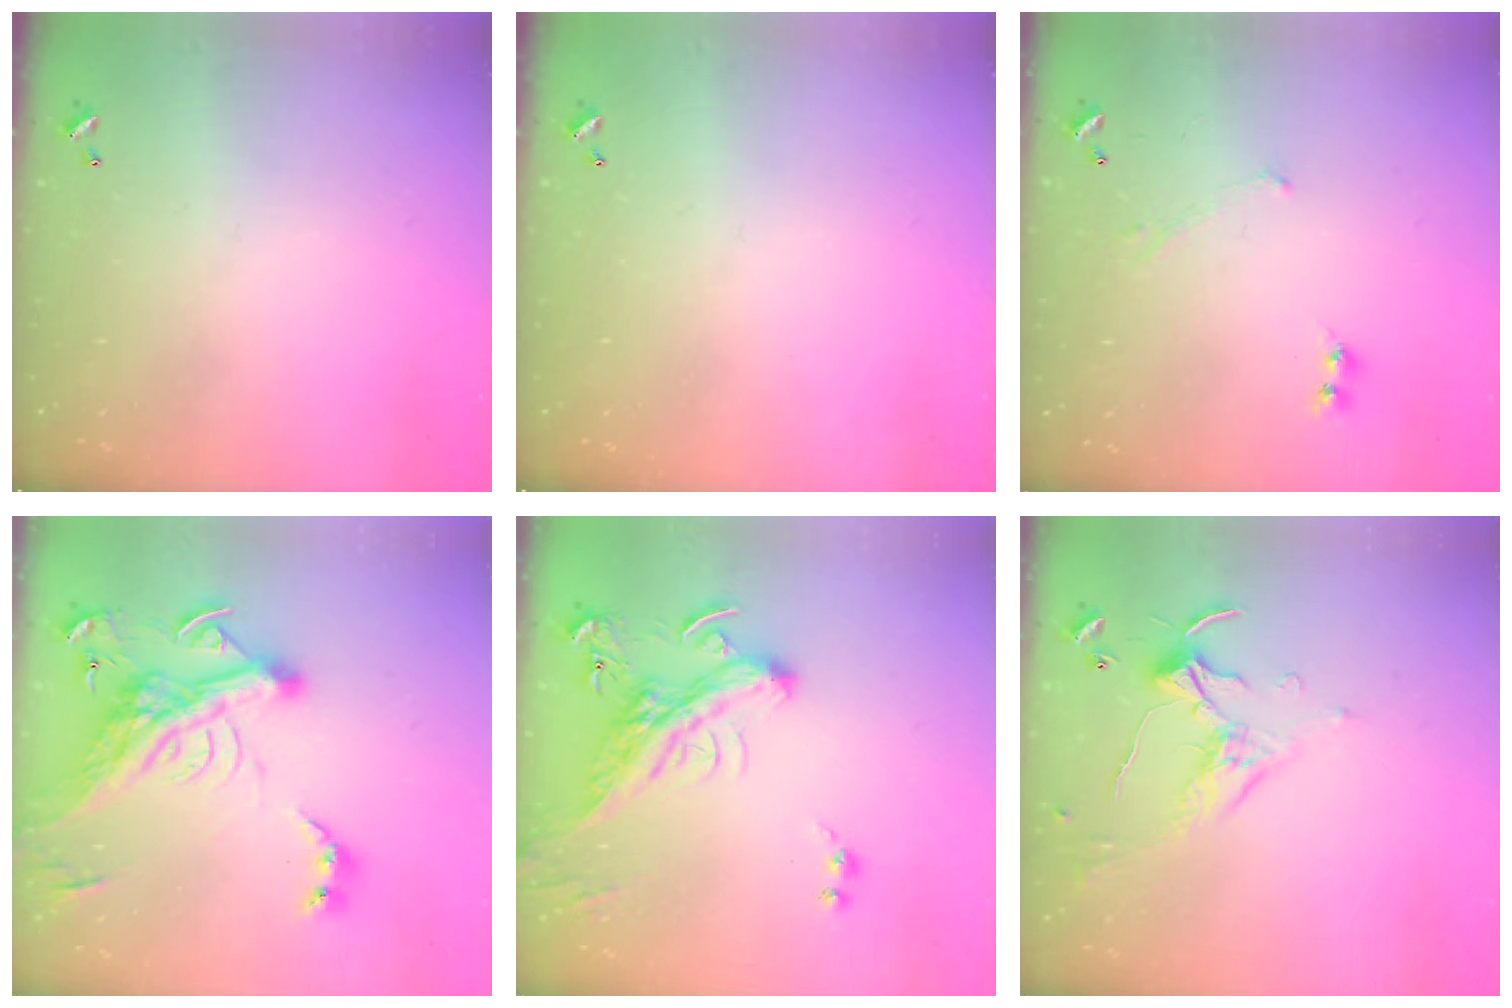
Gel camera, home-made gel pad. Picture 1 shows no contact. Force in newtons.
{"total": 0.0}
{"total": 0.7, "press": 0.7, "slide": 0.3}
{"total": 14.9, "press": 14.6, "slide": 2.7}
{"total": 4.8, "press": 4.4, "slide": 1.9}
{"total": 1.2, "press": 0.8, "slide": 0.8}